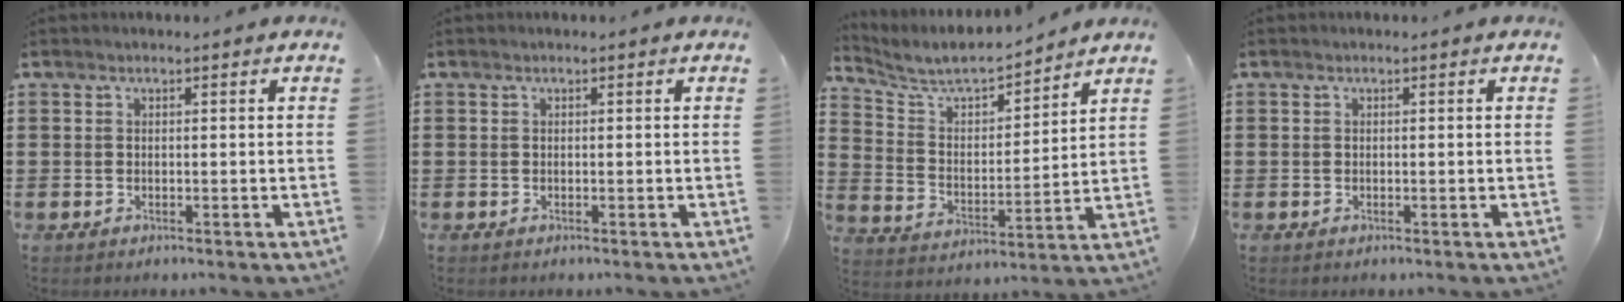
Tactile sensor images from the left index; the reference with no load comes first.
{"total": 0.0}
{"total": 6.6, "force": [6.1, 1.1, 2.1], "torque": [-0.071, -0.039, 0.102]}
{"total": 0.0}